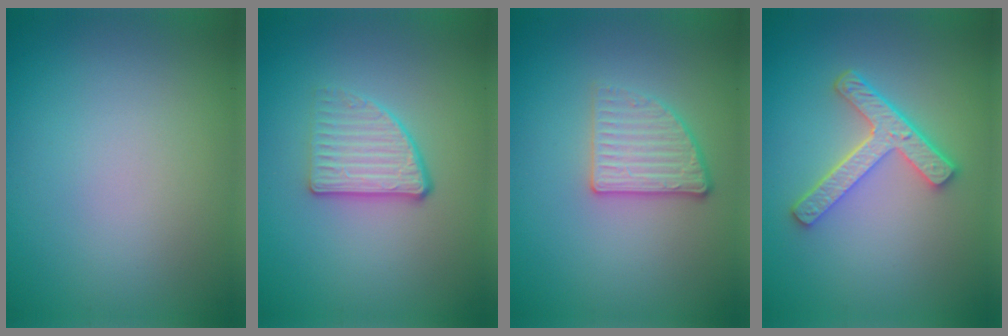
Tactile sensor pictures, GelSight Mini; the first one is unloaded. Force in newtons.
{"total": 2.9, "press": 2.5, "slide": 1.4}
{"total": 2.6, "press": 2.4, "slide": 1.0}
{"total": 4.5, "press": 3.3, "slide": 3.1}